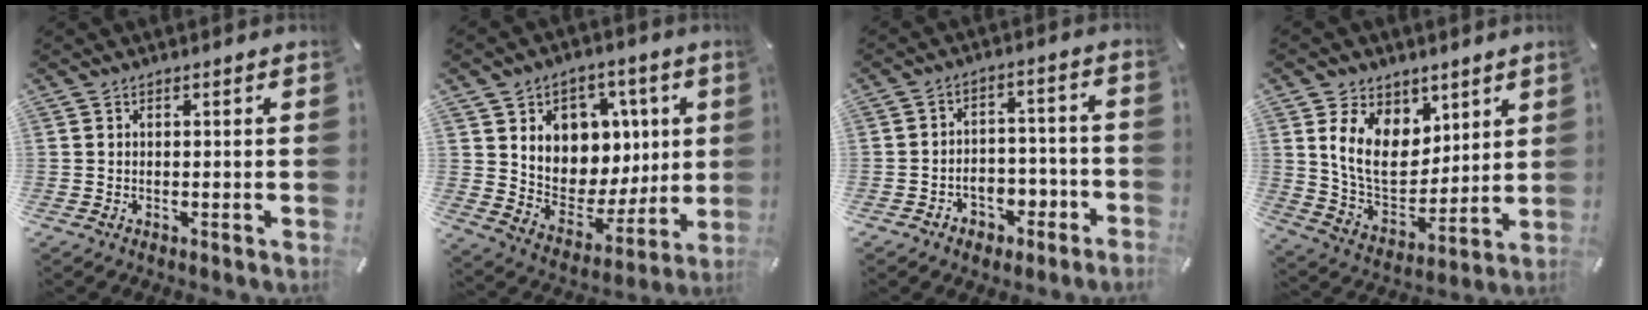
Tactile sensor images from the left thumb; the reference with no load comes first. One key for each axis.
{"total": 10.4, "fx": 2.7, "fy": 9.6, "fz": 2.8, "tx": -0.036, "ty": -0.039, "tz": 0.059}
{"total": 5.0, "fx": -3.0, "fy": 3.8, "fz": 1.2, "tx": -0.019, "ty": 0.016, "tz": -0.055}
{"total": 13.0, "fx": 5.4, "fy": 9.9, "fz": 6.6, "tx": -0.133, "ty": -0.029, "tz": 0.108}